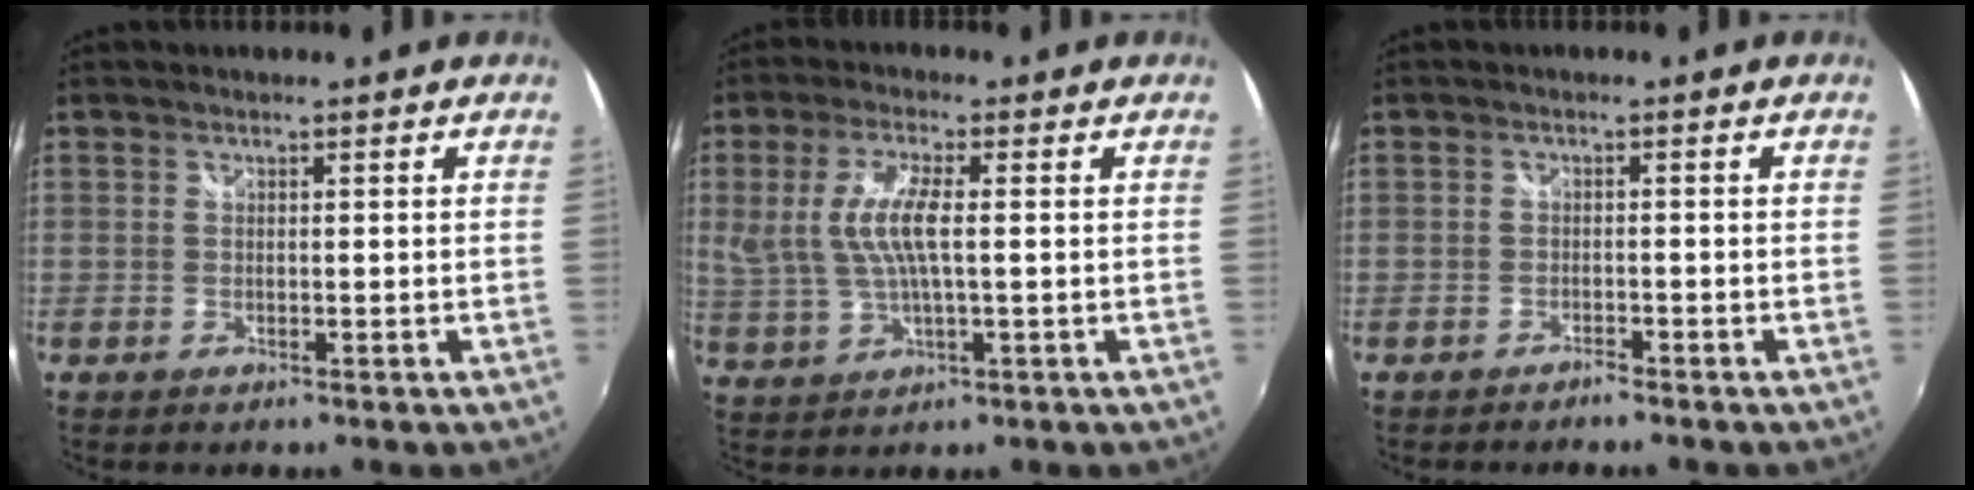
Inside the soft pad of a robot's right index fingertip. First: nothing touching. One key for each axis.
{"total": 8.5, "fx": 0.7, "fy": 2.3, "fz": 8.2, "tx": -0.169, "ty": -0.002, "tz": 0.023}
{"total": 1.5, "fx": -1.5, "fy": 0.3, "fz": 0.3, "tx": -0.011, "ty": -0.004, "tz": -0.028}